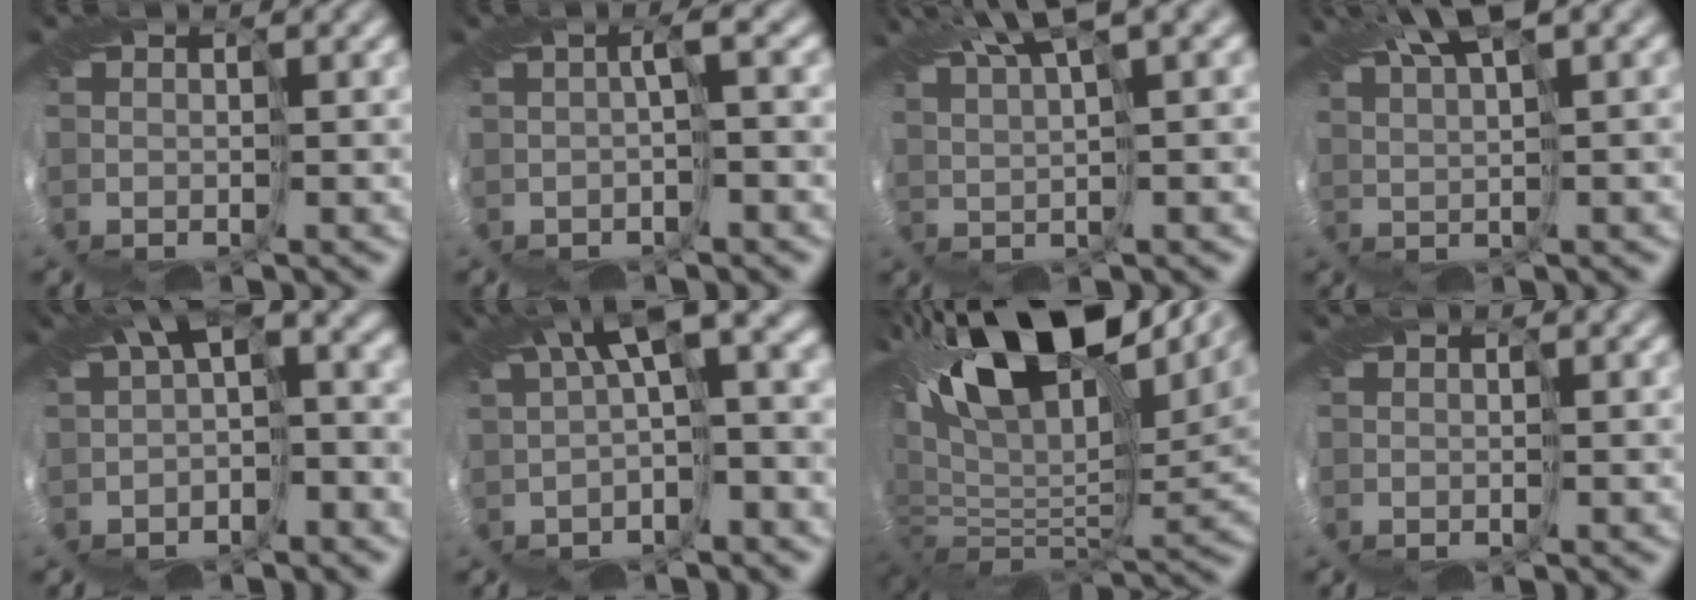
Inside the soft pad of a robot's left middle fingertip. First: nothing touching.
{"total": 1.6, "force": [-0.2, 0.0, 1.6], "torque": [-0.025, 0.009, -0.008]}
{"total": 7.1, "force": [4.7, 1.0, 5.2], "torque": [-0.091, 0.024, 0.081]}
{"total": 6.6, "force": [4.1, 1.1, 5.0], "torque": [-0.090, 0.022, 0.076]}
{"total": 7.1, "force": [1.0, 3.3, 6.2], "torque": [-0.089, 0.007, 0.010]}
{"total": 9.1, "force": [2.4, 3.3, 8.1], "torque": [-0.130, 0.019, 0.039]}
{"total": 19.1, "force": [8.7, 8.9, 14.4], "torque": [-0.265, 0.029, 0.153]}
{"total": 0.0}